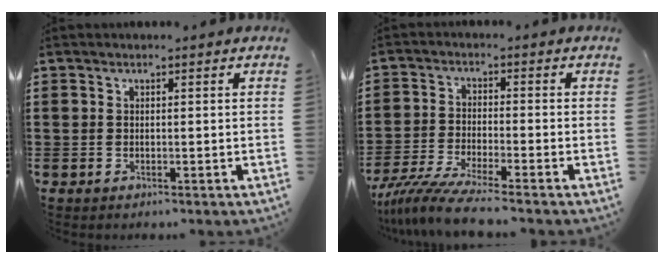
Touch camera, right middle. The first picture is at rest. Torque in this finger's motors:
{"motor_torque": [2.14, 0.00, 0.56, 0.19]}